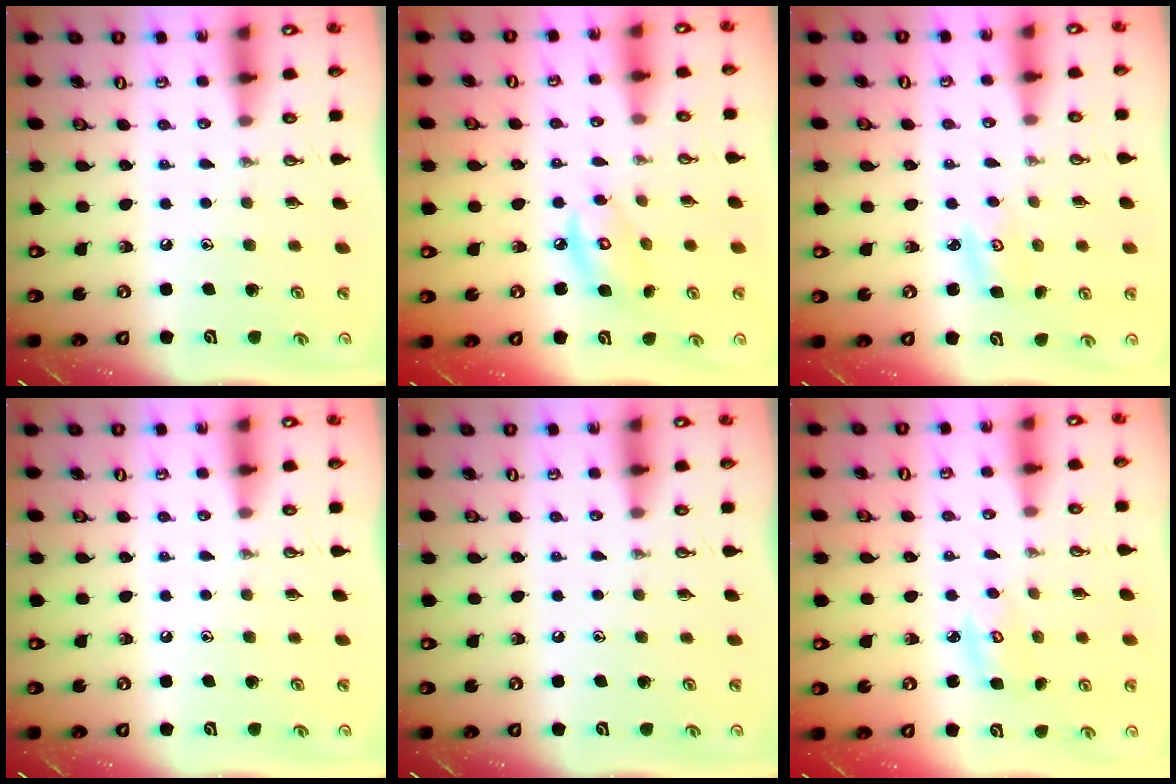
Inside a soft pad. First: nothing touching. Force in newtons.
{"total": 6.9, "press": 6.9, "slide": 0.4}
{"total": 2.3, "press": 2.3, "slide": 0.2}
{"total": 0.0}
{"total": 0.0}
{"total": 3.2, "press": 3.2, "slide": 0.1}